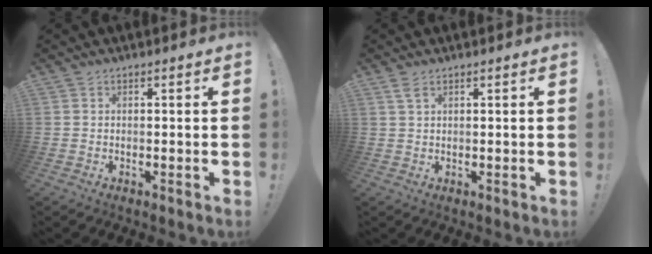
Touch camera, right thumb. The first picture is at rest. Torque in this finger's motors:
{"motor_torque": [0.10, 0.07, 0.16, 0.27, -0.07]}